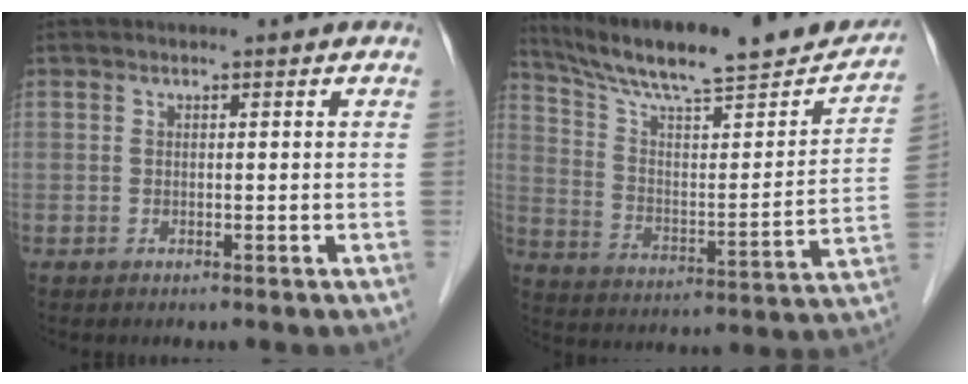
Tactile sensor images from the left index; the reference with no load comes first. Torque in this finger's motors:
{"motor_torque": [-0.11, -0.29, 0.28, 0.08]}